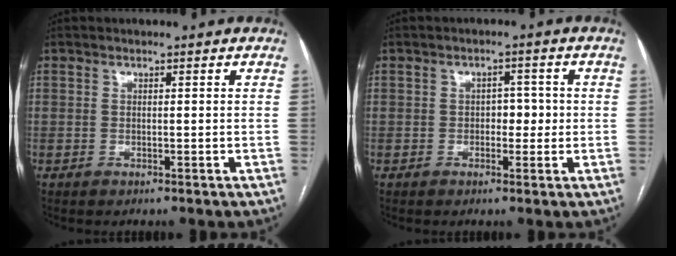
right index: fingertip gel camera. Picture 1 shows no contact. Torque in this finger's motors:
{"motor_torque": [0.26, 0.16, 0.13, 0.02]}